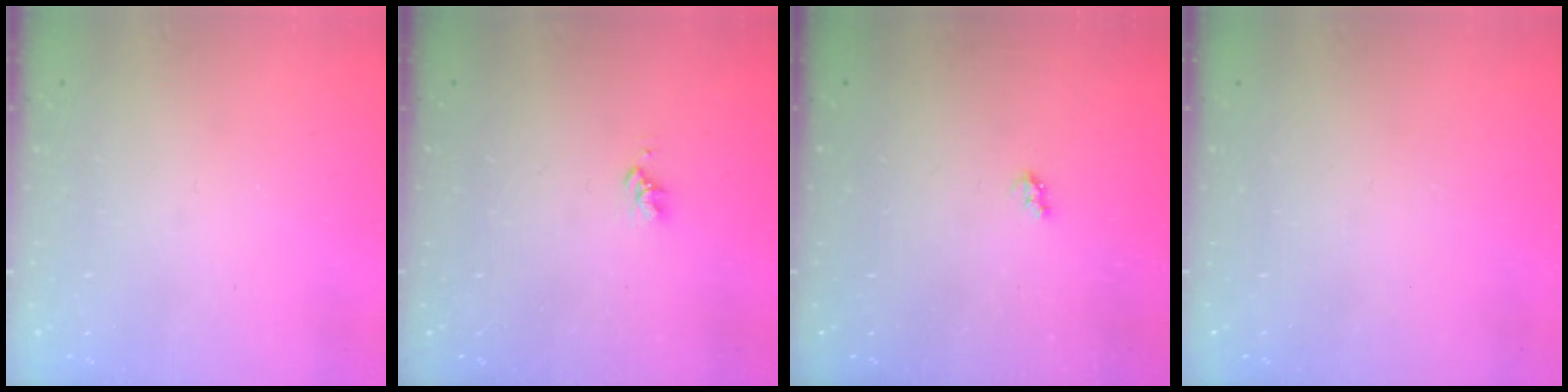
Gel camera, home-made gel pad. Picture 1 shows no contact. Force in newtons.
{"total": 2.6, "press": 2.6, "slide": 0.4}
{"total": 2.6, "press": 2.6, "slide": 0.4}
{"total": 0.0}